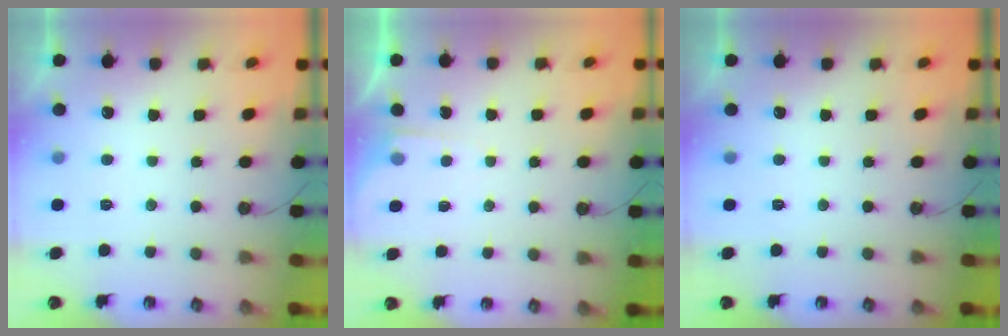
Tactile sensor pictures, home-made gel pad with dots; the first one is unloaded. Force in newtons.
{"total": 3.7, "press": 3.7, "slide": 0.4}
{"total": 0.0}